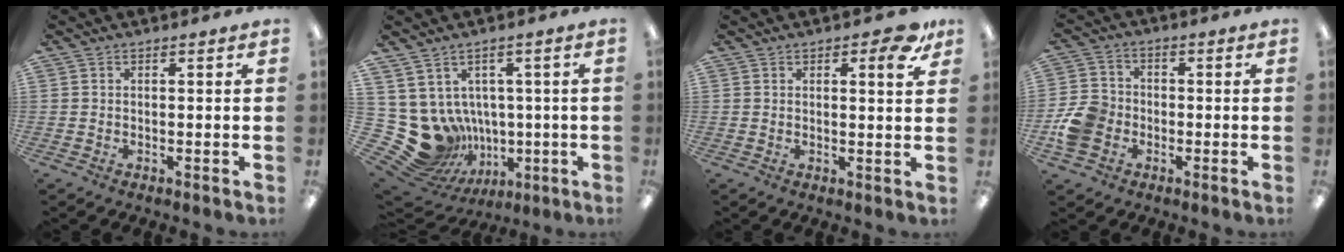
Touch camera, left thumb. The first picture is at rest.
{"total": 13.9, "force": [-2.1, 12.7, 5.4], "torque": [-0.140, -0.016, -0.011]}
{"total": 4.8, "force": [2.8, 1.7, 3.5], "torque": [-0.036, -0.010, 0.040]}
{"total": 8.6, "force": [-2.2, 7.3, 4.0], "torque": [-0.088, 0.021, -0.039]}